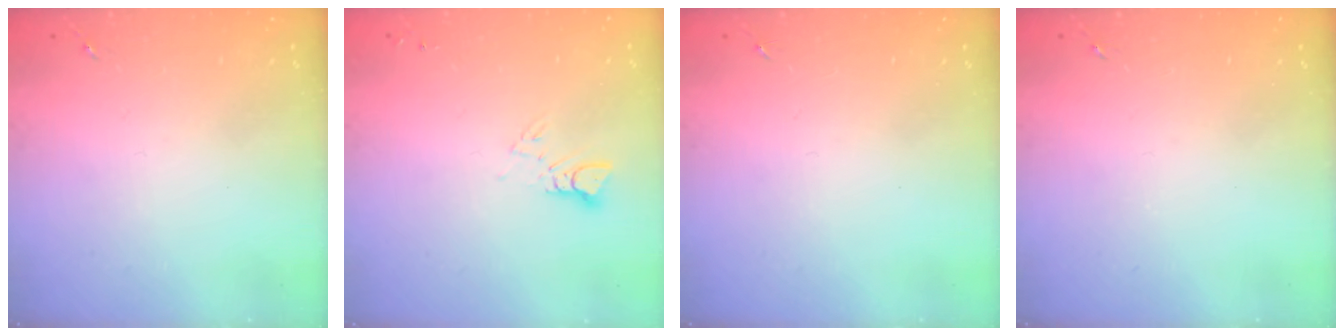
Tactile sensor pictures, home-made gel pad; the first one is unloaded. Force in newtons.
{"total": 2.9, "press": 2.9, "slide": 0.2}
{"total": 0.0}
{"total": 0.0}